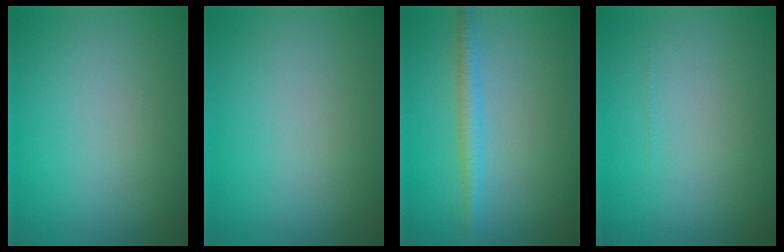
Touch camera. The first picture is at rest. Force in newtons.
{"total": 0.0}
{"total": 2.1, "press": 2.1, "slide": 0.2}
{"total": 0.0}